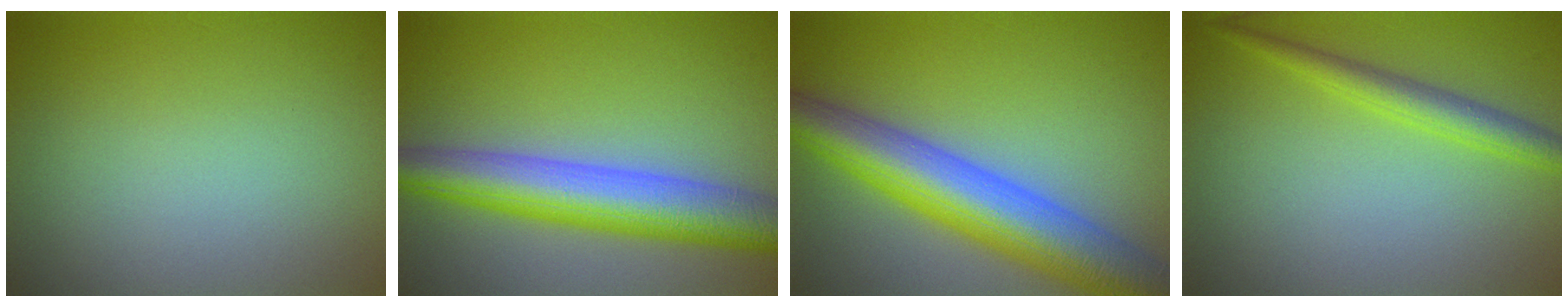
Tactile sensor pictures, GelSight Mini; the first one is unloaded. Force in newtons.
{"total": 7.7, "press": 7.7, "slide": 0.2}
{"total": 9.4, "press": 9.4, "slide": 0.1}
{"total": 2.6, "press": 2.6, "slide": 0.1}